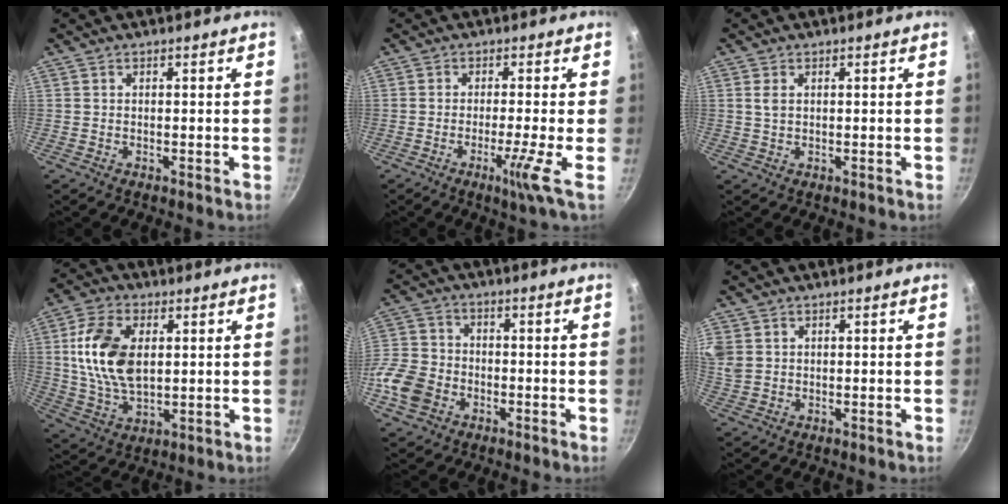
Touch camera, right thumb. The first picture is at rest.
{"total": 4.9, "force": [-1.7, -1.1, 4.5], "torque": [-0.095, -0.008, -0.036]}
{"total": 2.2, "force": [0.6, 1.4, 1.6], "torque": [-0.031, -0.002, 0.014]}
{"total": 14.8, "force": [2.5, 8.9, 11.6], "torque": [-0.209, -0.006, 0.051]}
{"total": 11.1, "force": [-4.1, 8.7, 5.5], "torque": [-0.100, 0.027, -0.091]}
{"total": 6.7, "force": [2.2, 5.3, 3.5], "torque": [-0.076, 0.007, 0.051]}